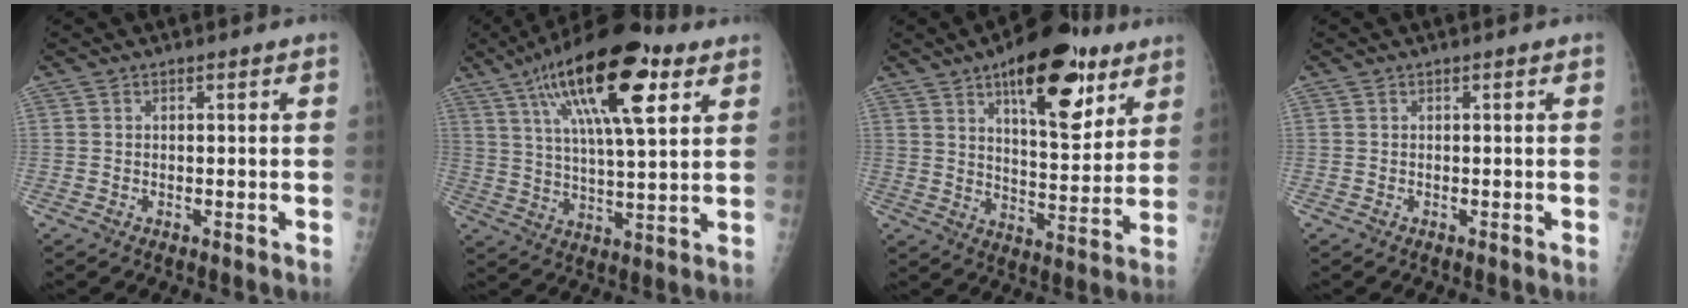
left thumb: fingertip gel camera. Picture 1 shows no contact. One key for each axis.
{"total": 20.9, "fx": 10.0, "fy": 6.8, "fz": 17.1, "tx": -0.271, "ty": -0.015, "tz": 0.164}
{"total": 19.2, "fx": 10.4, "fy": 8.0, "fz": 14.1, "tx": -0.160, "ty": -0.046, "tz": 0.154}
{"total": 0.0}